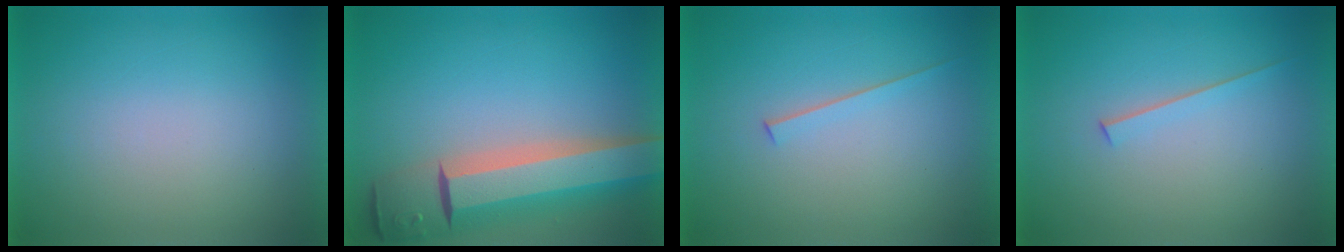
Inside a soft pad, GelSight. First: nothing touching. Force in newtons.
{"total": 10.0}
{"total": 1.5}
{"total": 1.5}